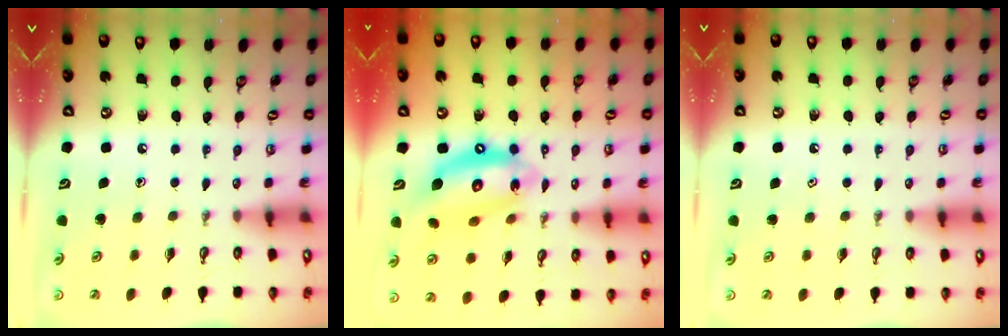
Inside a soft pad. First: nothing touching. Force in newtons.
{"total": 15.7, "press": 15.6, "slide": 1.4}
{"total": 0.9, "press": 0.6, "slide": 0.6}